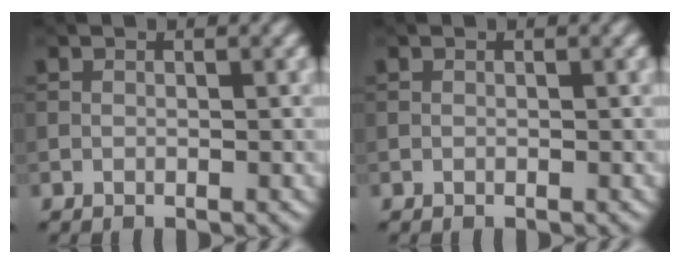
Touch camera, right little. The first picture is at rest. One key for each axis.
{"total": 0.0}